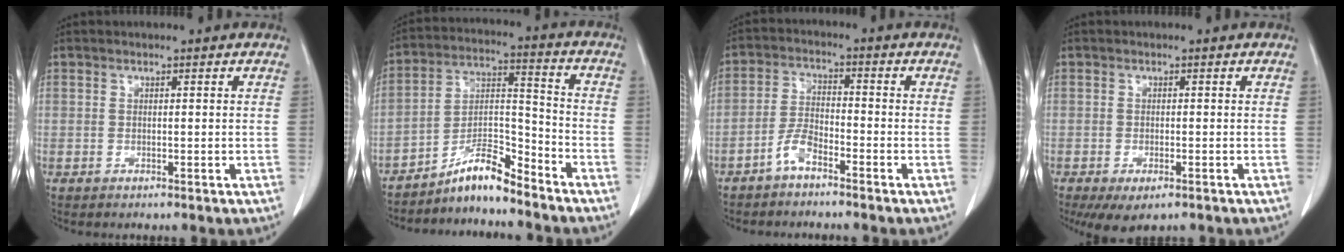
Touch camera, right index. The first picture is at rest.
{"total": 7.9, "force": [-7.0, 1.2, 3.5], "torque": [-0.068, 0.024, -0.124]}
{"total": 4.1, "force": [-3.1, 1.1, 2.5], "torque": [-0.057, 0.006, -0.064]}
{"total": 5.1, "force": [-3.2, 2.1, 3.4], "torque": [-0.053, -0.011, -0.048]}